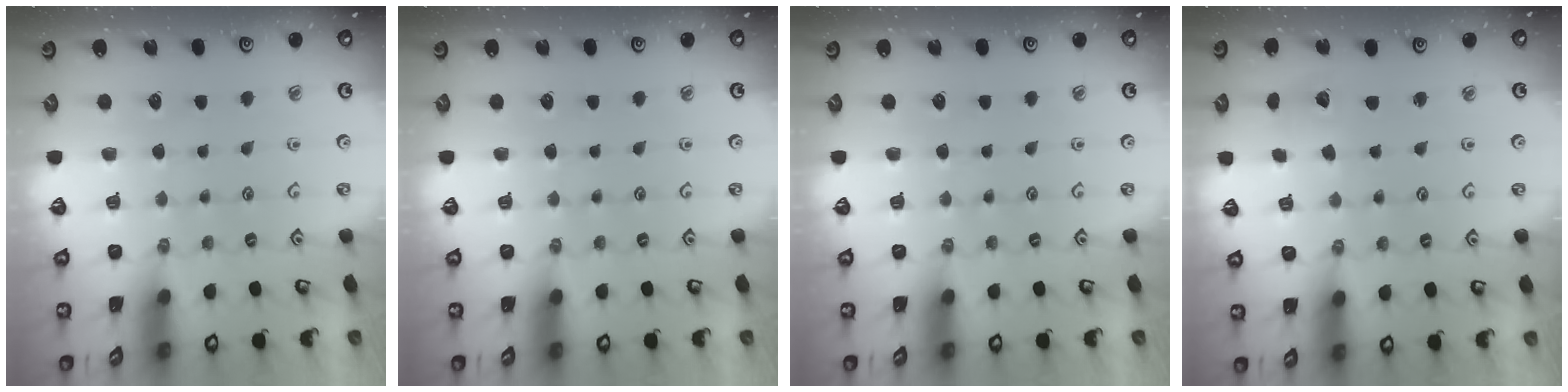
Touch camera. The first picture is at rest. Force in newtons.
{"total": 0.0}
{"total": 0.0}
{"total": 2.3, "press": 2.3, "slide": 0.4}